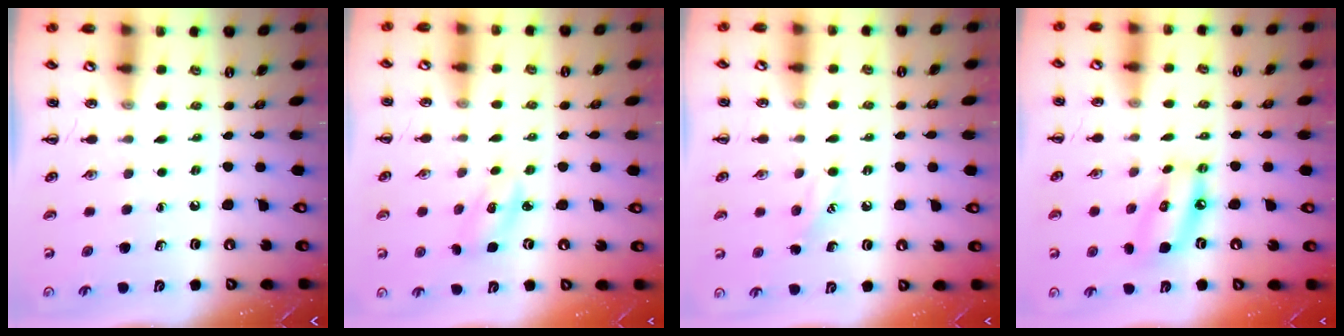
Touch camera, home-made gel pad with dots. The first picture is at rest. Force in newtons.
{"total": 2.8, "press": 2.7, "slide": 0.7}
{"total": 6.5, "press": 6.3, "slide": 1.8}
{"total": 10.4, "press": 10.1, "slide": 2.6}